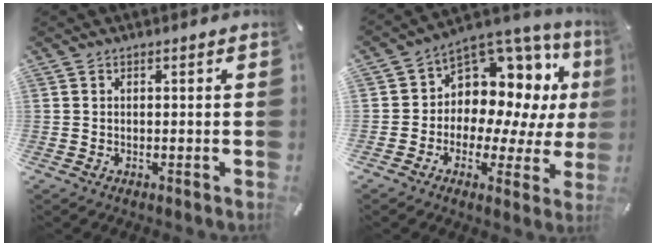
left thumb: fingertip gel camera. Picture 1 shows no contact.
{"total": 8.4, "force": [3.8, 6.8, 3.1], "torque": [-0.053, -0.066, 0.073]}